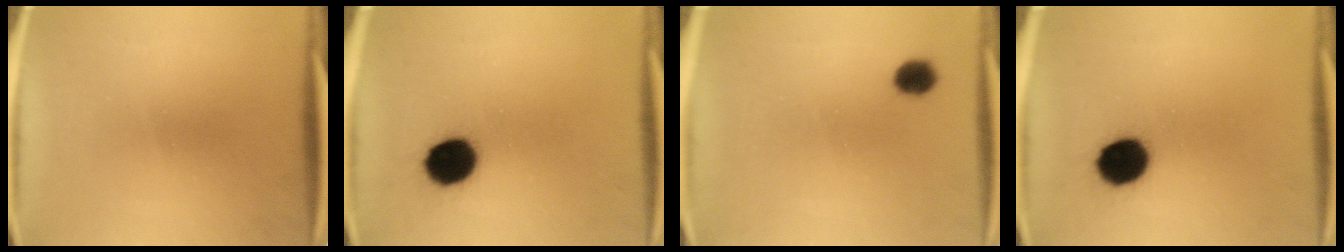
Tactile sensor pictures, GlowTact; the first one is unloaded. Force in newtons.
{"total": 10.5}
{"total": 3.5}
{"total": 10.5}